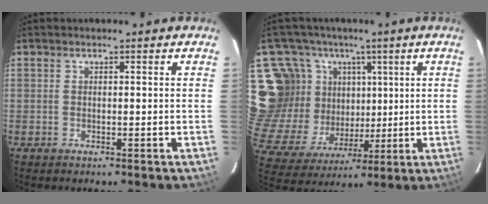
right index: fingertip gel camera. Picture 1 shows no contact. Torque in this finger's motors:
{"motor_torque": [-0.02, 0.09, 0.03, -0.02]}